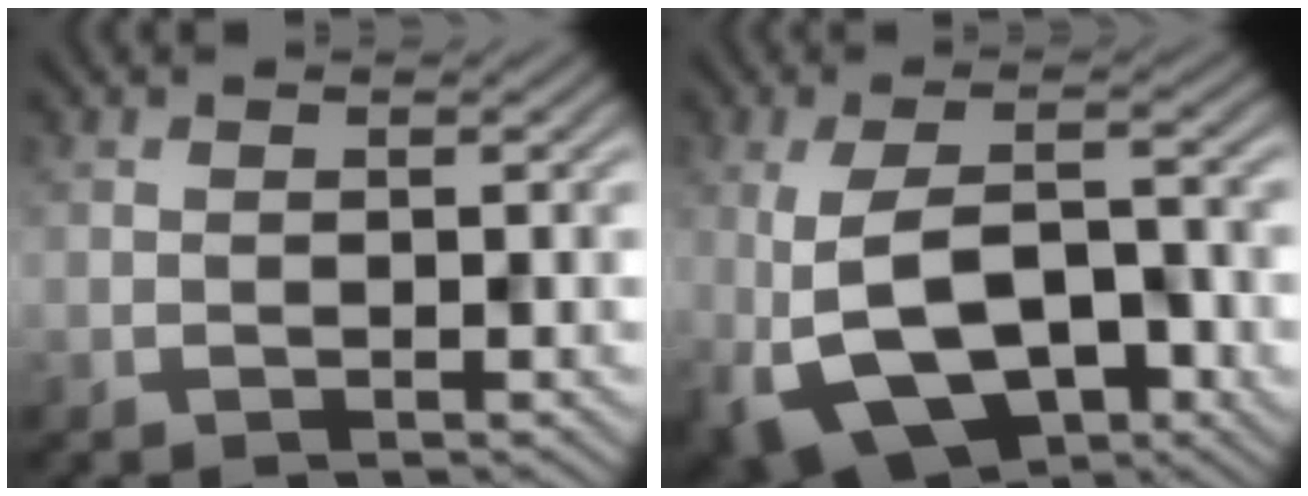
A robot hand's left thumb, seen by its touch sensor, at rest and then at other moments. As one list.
[{"total": 12.1, "force": [-4.8, 5.9, 9.5], "torque": [-0.179, -0.014, -0.077]}]